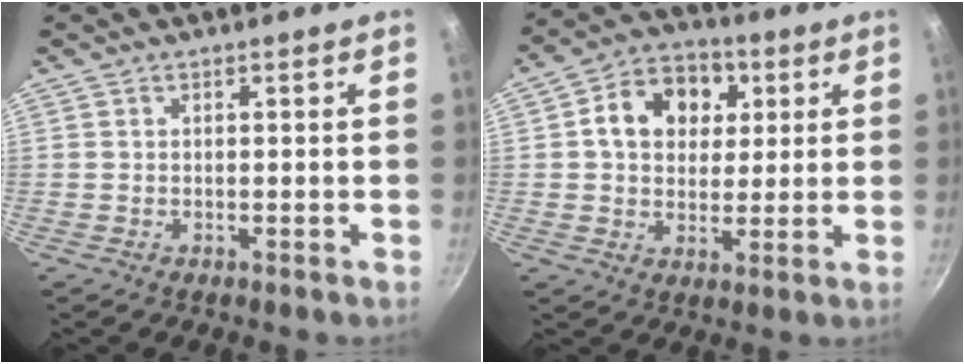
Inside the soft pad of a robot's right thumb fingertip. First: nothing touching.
{"total": 12.6, "force": [2.9, 9.5, 7.7], "torque": [-0.086, 0.006, 0.040]}